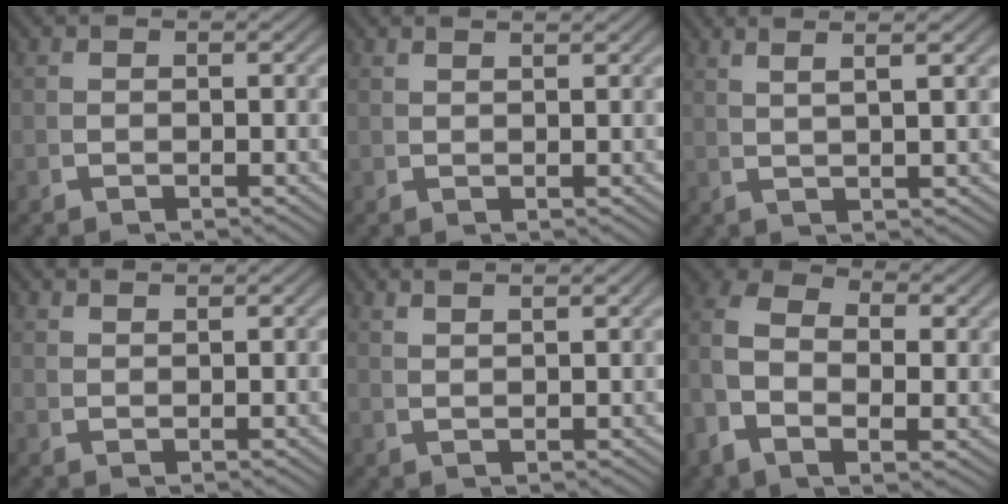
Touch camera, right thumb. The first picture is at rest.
{"total": 1.4, "force": [1.3, -0.4, 0.4], "torque": [-0.003, 0.005, 0.026]}
{"total": 4.1, "force": [2.9, -0.1, 3.0], "torque": [-0.040, 0.016, 0.050]}
{"total": 2.0, "force": [1.9, -0.5, 0.1], "torque": [0.006, 0.006, 0.040]}
{"total": 2.9, "force": [2.6, -0.4, 1.2], "torque": [-0.013, 0.013, 0.050]}
{"total": 6.2, "force": [1.2, 3.8, 4.8], "torque": [-0.115, -0.013, 0.021]}